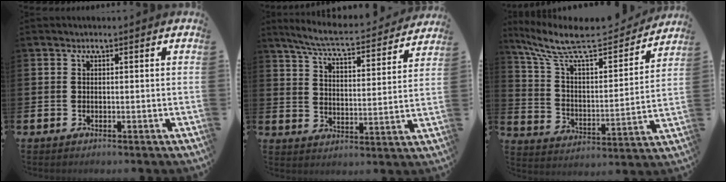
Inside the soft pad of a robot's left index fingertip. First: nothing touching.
{"total": 7.0, "force": [6.5, 0.6, 2.6], "torque": [-0.083, -0.040, 0.111]}
{"total": 11.7, "force": [9.8, 3.2, 5.6], "torque": [-0.149, -0.060, 0.166]}